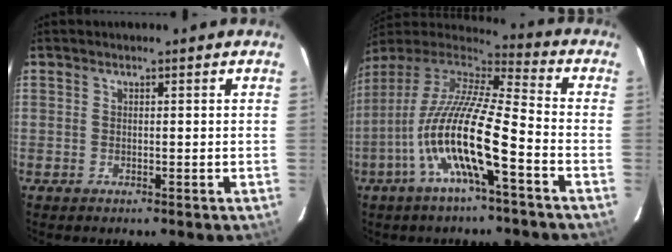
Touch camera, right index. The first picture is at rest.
{"total": 17.6, "force": [-6.7, 2.5, 16.1], "torque": [-0.291, -0.020, -0.137]}